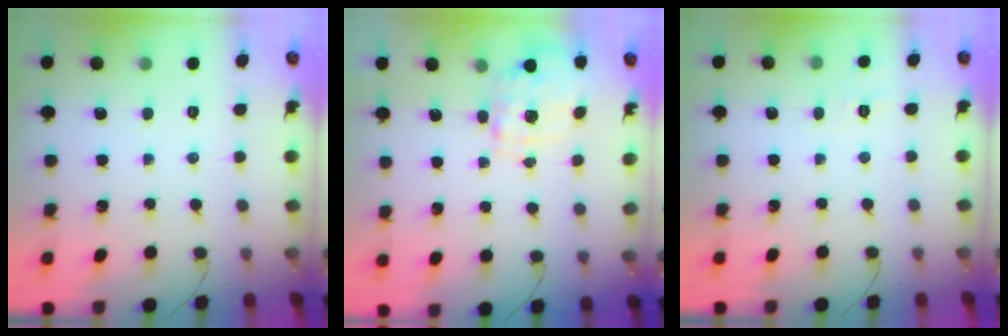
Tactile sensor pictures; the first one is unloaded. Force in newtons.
{"total": 1.5, "press": 1.5, "slide": 0.5}
{"total": 7.3, "press": 7.0, "slide": 2.0}